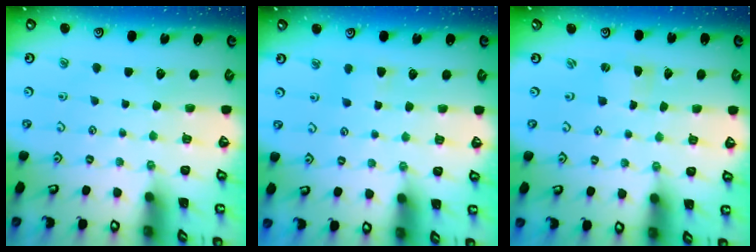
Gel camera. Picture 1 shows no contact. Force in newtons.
{"total": 3.9, "press": 3.8, "slide": 0.7}
{"total": 0.0}